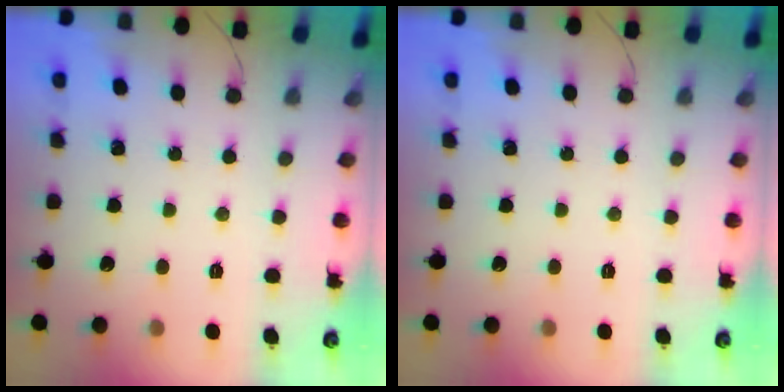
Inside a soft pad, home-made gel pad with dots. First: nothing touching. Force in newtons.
{"total": 0.0}